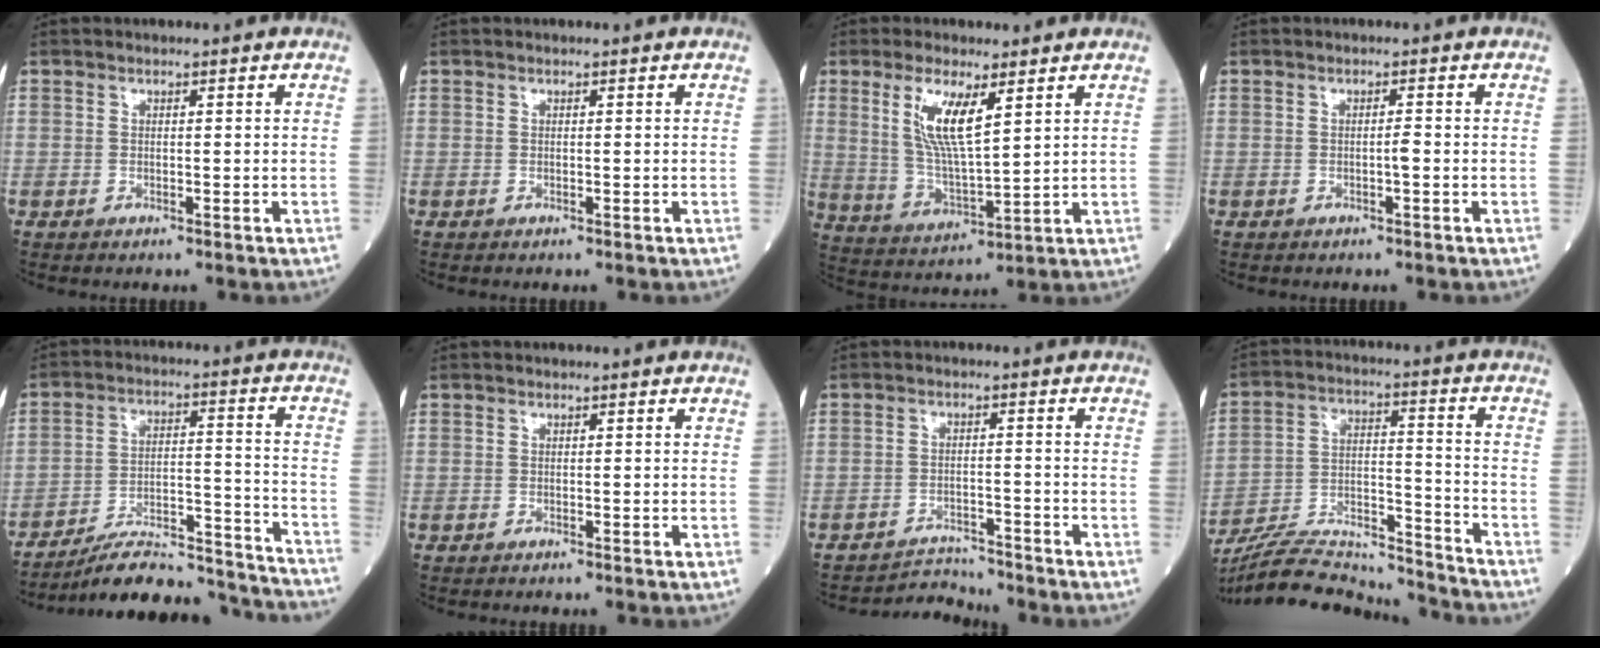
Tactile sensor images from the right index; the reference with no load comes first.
{"total": 0.0}
{"total": 9.3, "force": [3.9, 1.8, 8.3], "torque": [-0.170, -0.009, 0.082]}
{"total": 1.0, "force": [-0.4, 0.0, 0.9], "torque": [-0.013, 0.001, -0.007]}
{"total": 20.3, "force": [-19.4, 1.9, 5.8], "torque": [-0.076, 0.021, -0.285]}
{"total": 0.0}
{"total": 4.4, "force": [-4.1, -0.3, -1.5], "torque": [0.028, 0.001, -0.066]}
{"total": 19.9, "force": [-19.1, 1.9, 5.2], "torque": [-0.117, 0.010, -0.308]}